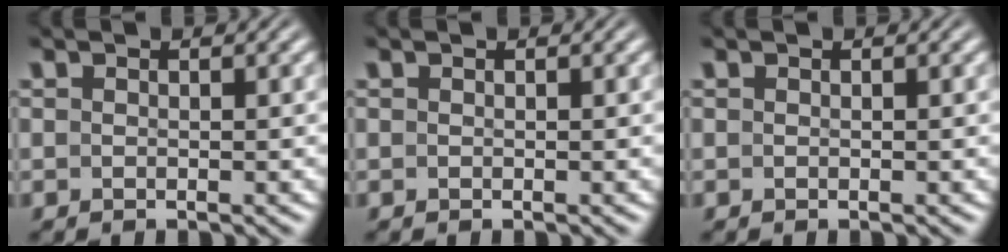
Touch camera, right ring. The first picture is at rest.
{"total": 0.0}
{"total": 0.0}